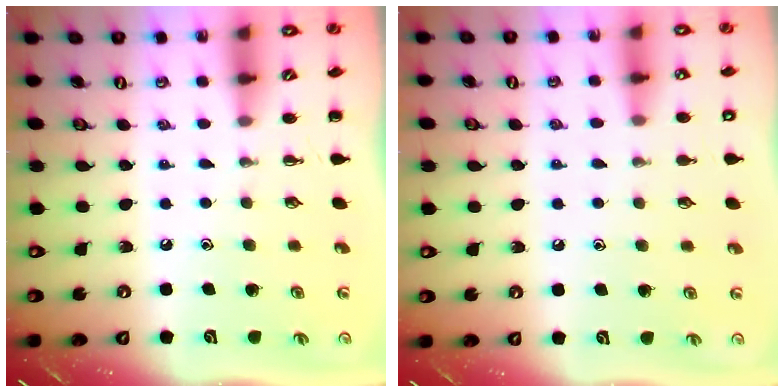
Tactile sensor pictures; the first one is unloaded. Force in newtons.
{"total": 6.9, "press": 6.5, "slide": 2.0}